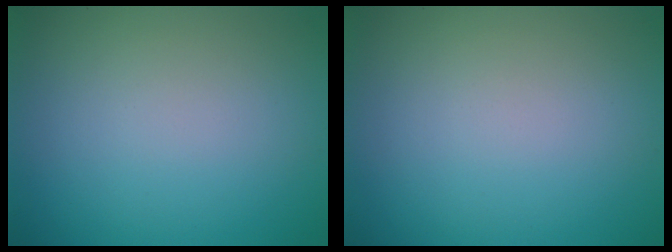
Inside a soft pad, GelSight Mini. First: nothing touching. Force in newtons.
{"total": 0.0}